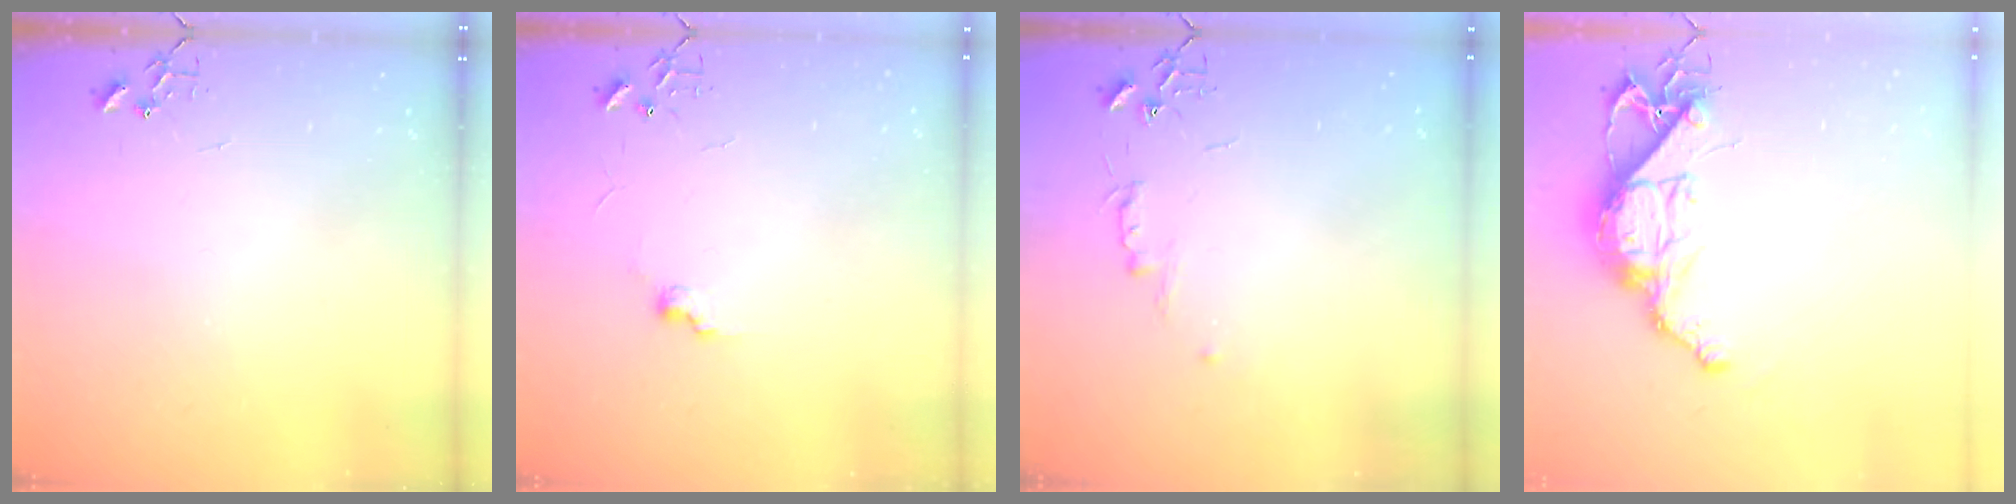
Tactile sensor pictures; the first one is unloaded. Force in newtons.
{"total": 5.9, "press": 5.9, "slide": 0.7}
{"total": 4.8, "press": 4.7, "slide": 0.6}
{"total": 12.8, "press": 12.7, "slide": 1.0}